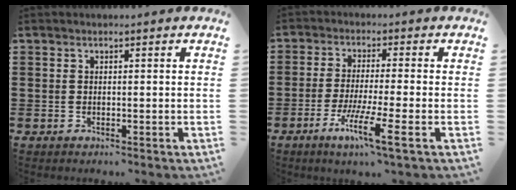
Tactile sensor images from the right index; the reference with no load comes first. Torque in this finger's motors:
{"motor_torque": [1.73, -0.12, 0.23, 0.06]}